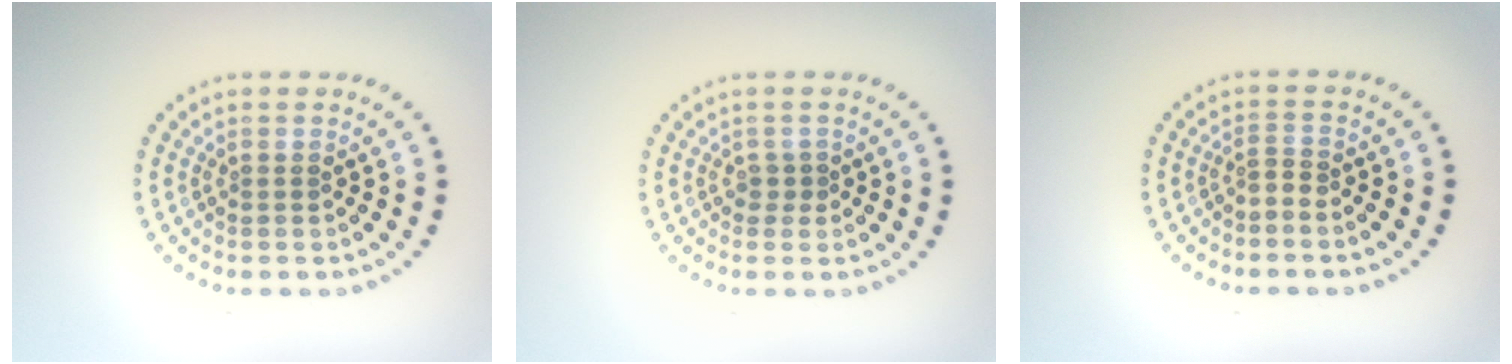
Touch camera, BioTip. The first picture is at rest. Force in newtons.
{"total": 0.7, "press": 0.4, "slide": 0.6}
{"total": 1.0, "press": 0.5, "slide": 0.9}